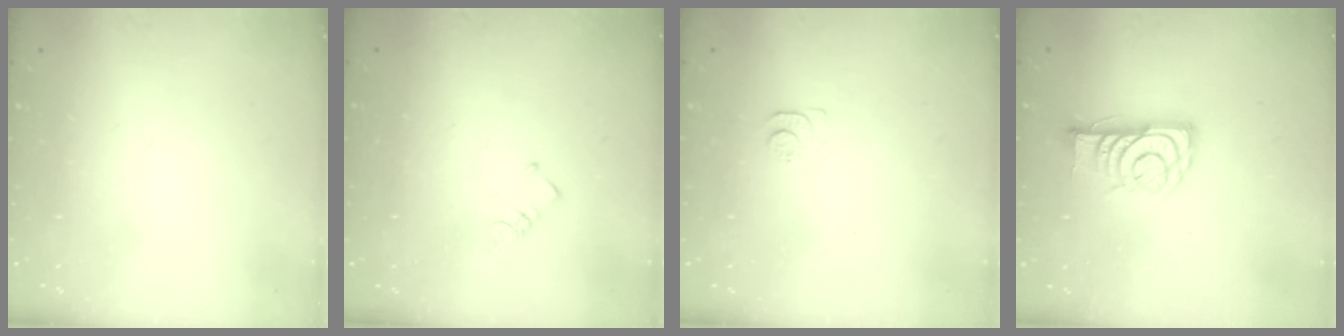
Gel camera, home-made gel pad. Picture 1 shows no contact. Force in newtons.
{"total": 1.9, "press": 1.9, "slide": 0.3}
{"total": 7.2, "press": 7.1, "slide": 0.8}
{"total": 11.5, "press": 11.4, "slide": 0.5}